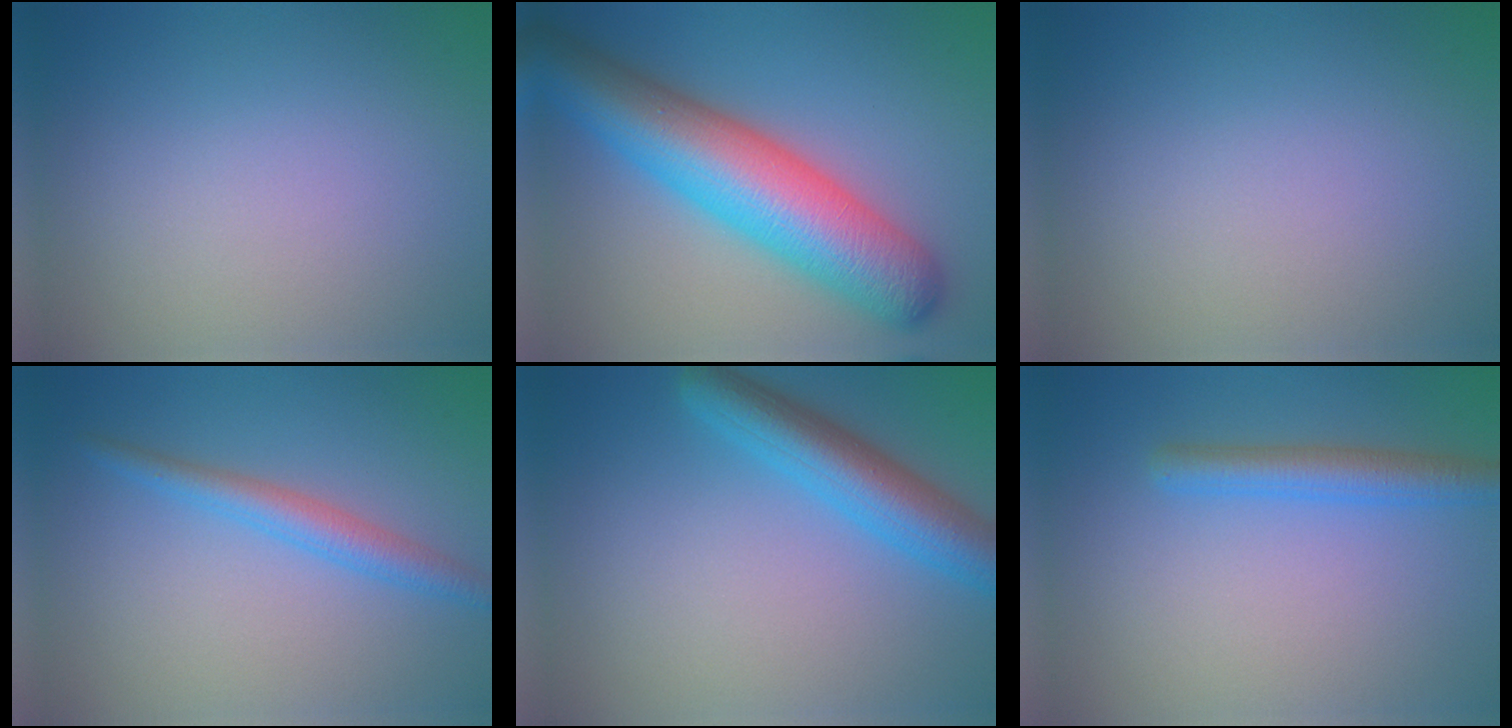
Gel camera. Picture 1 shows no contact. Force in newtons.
{"total": 11.2, "press": 11.2, "slide": 0.4}
{"total": 0.0}
{"total": 2.7, "press": 2.7, "slide": 0.1}
{"total": 5.6, "press": 5.6, "slide": 0.3}
{"total": 3.1, "press": 3.1, "slide": 0.1}